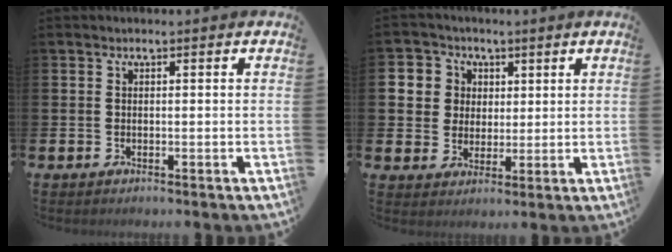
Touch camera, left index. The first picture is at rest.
{"total": 5.8, "force": [2.6, 5.2, 0.5], "torque": [-0.032, 0.008, 0.047]}